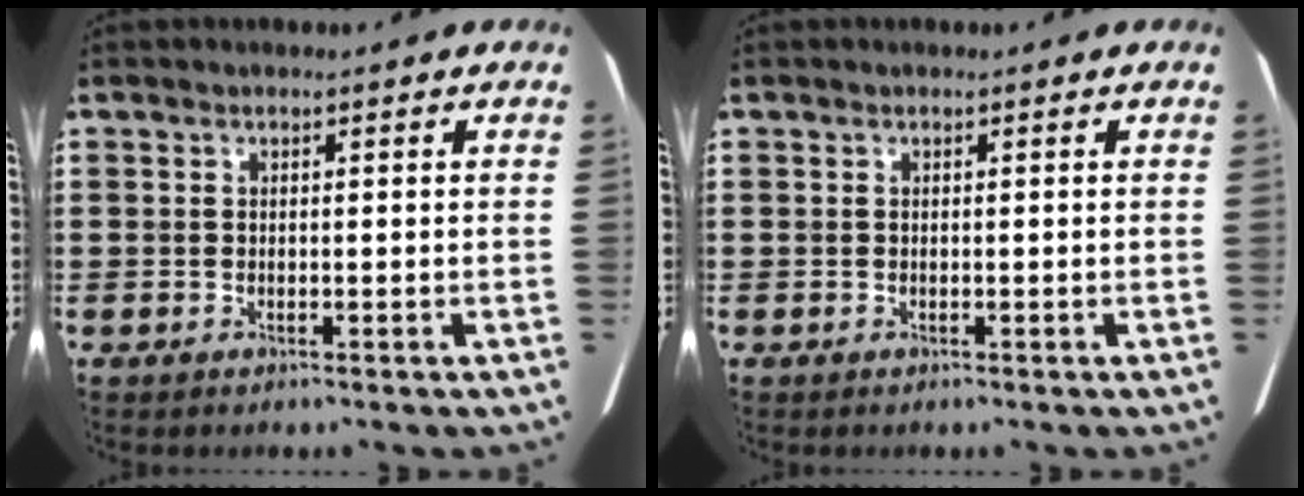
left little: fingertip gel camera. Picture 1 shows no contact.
{"total": 0.0}